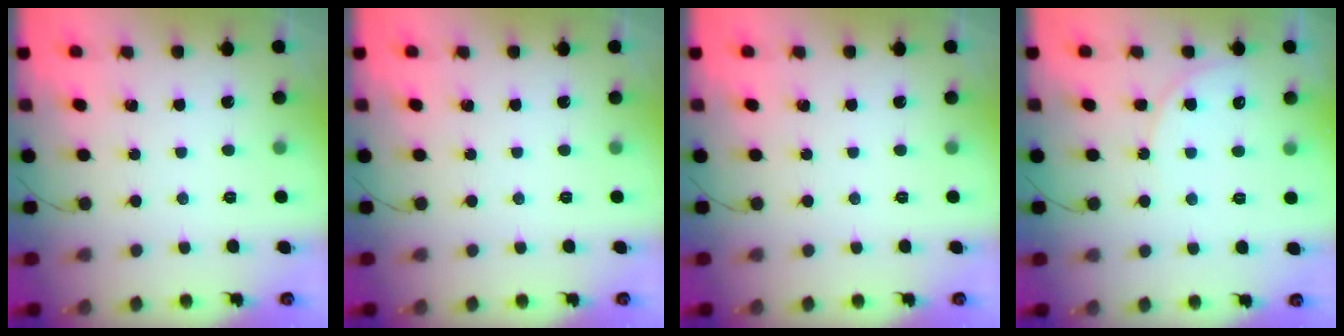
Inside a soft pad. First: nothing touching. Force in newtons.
{"total": 0.0}
{"total": 0.0}
{"total": 5.6, "press": 5.6, "slide": 0.2}